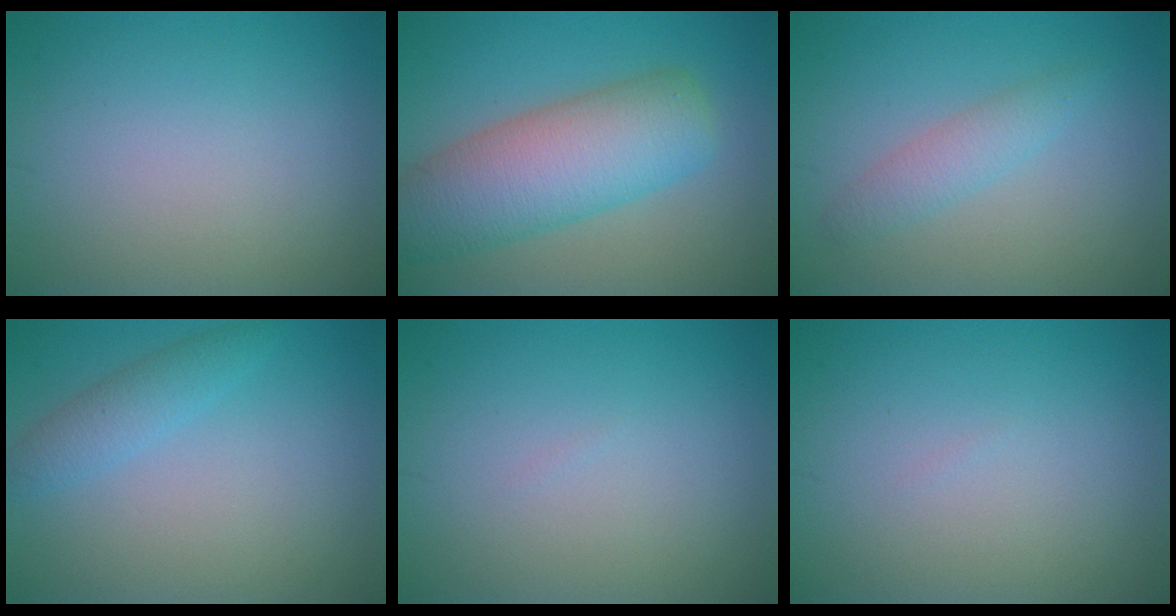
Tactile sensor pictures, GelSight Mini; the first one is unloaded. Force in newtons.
{"total": 8.6, "press": 8.6, "slide": 0.7}
{"total": 2.1, "press": 2.1, "slide": 0.2}
{"total": 2.2, "press": 2.2, "slide": 0.0}
{"total": 0.0}
{"total": 0.0}